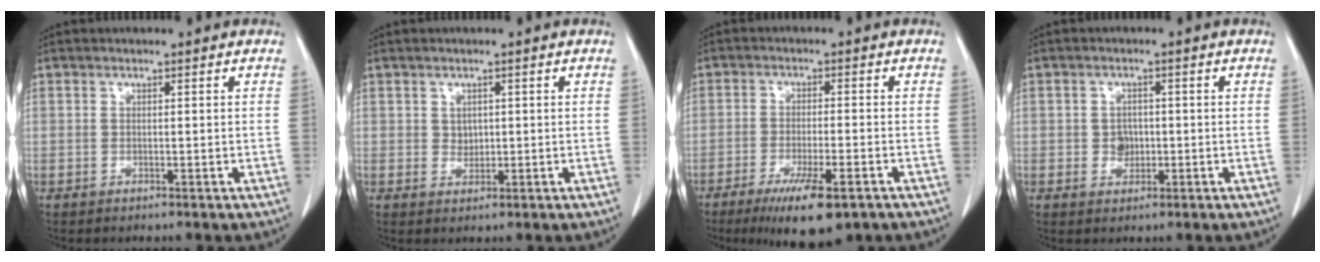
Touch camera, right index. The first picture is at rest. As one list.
[{"total": 1.7, "force": [0.3, 1.4, 0.8], "torque": [-0.010, -0.001, 0.007]}, {"total": 9.8, "force": [-6.2, 1.7, 7.4], "torque": [-0.120, -0.021, -0.092]}, {"total": 2.5, "force": [-0.3, 2.1, 1.4], "torque": [-0.015, 0.004, 0.000]}]